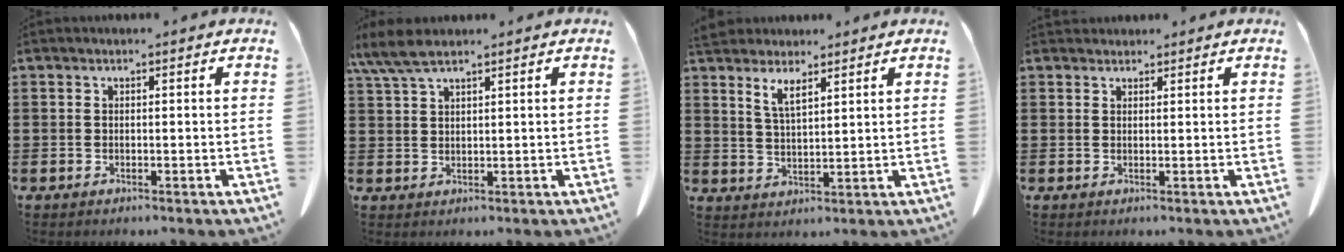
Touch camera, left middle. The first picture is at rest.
{"total": 5.1, "force": [3.6, 1.1, 3.4], "torque": [-0.081, -0.005, 0.065]}
{"total": 4.7, "force": [3.5, 1.2, 2.8], "torque": [-0.065, -0.005, 0.063]}
{"total": 1.3, "force": [1.2, 0.5, 0.0], "torque": [-0.004, 0.002, 0.025]}